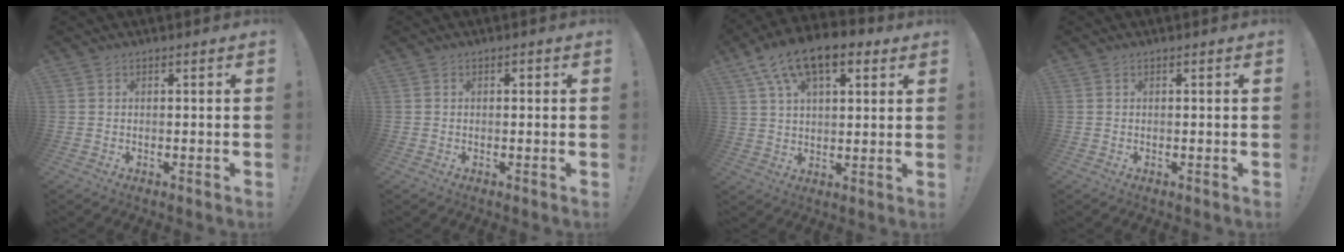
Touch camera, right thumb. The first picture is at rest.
{"total": 0.7, "force": [-0.2, 0.6, 0.3], "torque": [0.003, 0.001, -0.007]}
{"total": 14.9, "force": [8.3, 7.2, 10.0], "torque": [-0.162, -0.035, 0.148]}
{"total": 0.0}